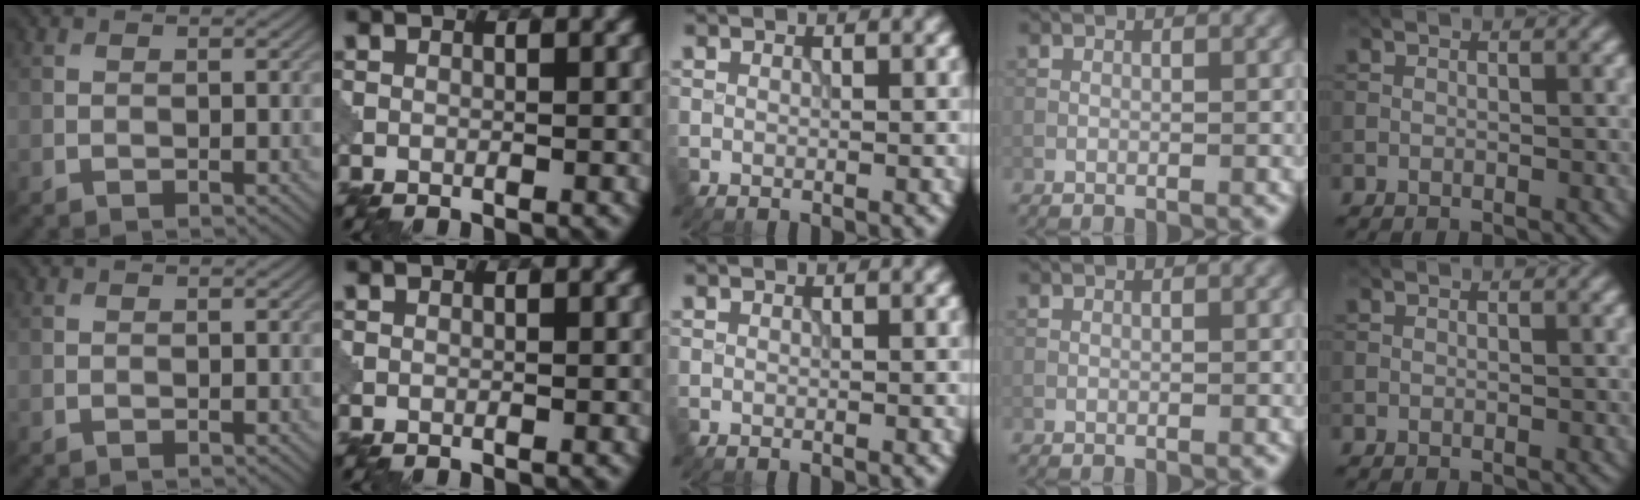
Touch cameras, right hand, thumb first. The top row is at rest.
{}